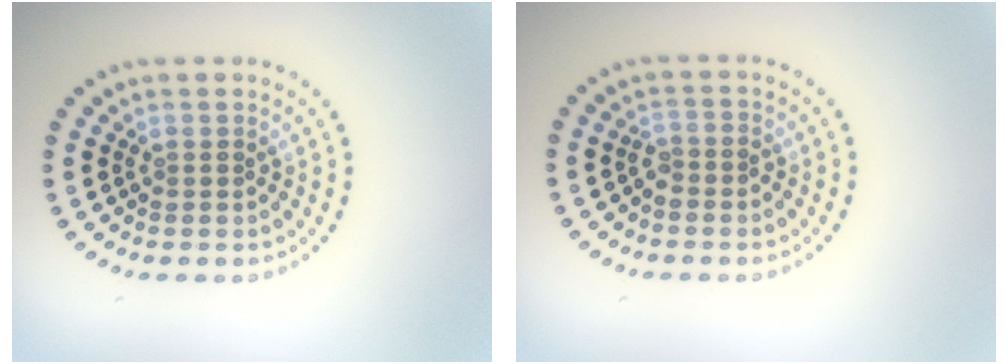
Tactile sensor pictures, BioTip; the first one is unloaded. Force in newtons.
{"total": 1.3, "press": 1.0, "slide": 0.7}